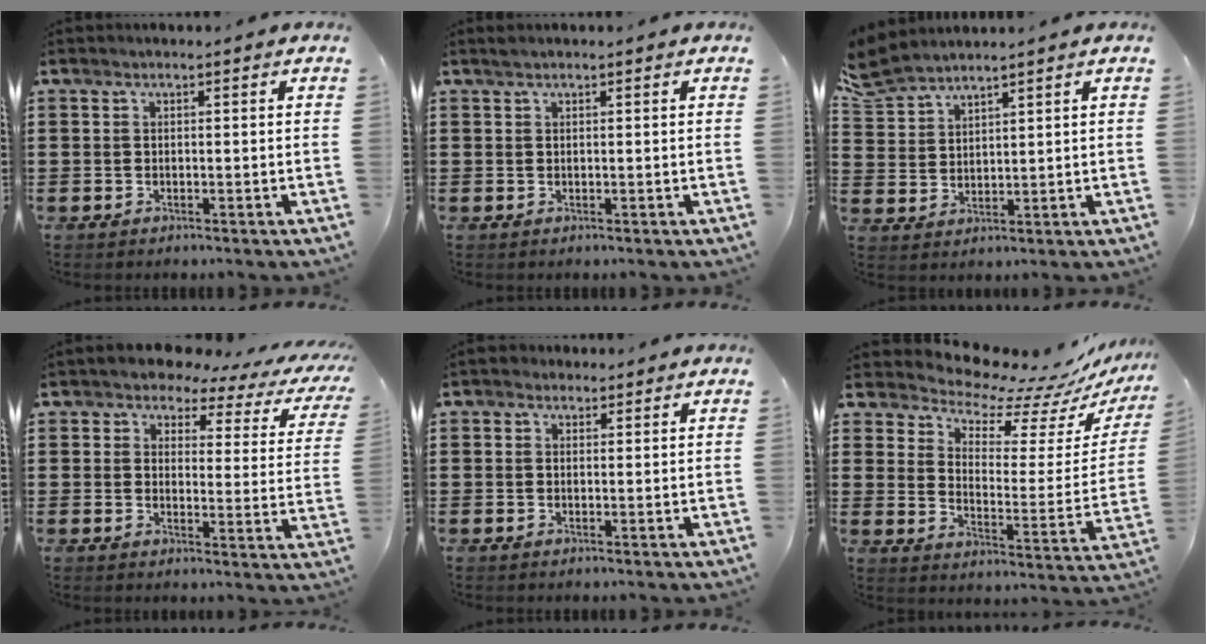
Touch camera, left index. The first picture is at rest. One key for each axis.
{"total": 0.5, "fx": 0.4, "fy": 0.1, "fz": 0.3, "tx": -0.006, "ty": 0.001, "tz": 0.008}
{"total": 4.9, "fx": 4.6, "fy": 1.1, "fz": 1.4, "tx": -0.046, "ty": -0.010, "tz": 0.086}
{"total": 3.9, "fx": 3.1, "fy": 1.8, "fz": 1.6, "tx": -0.044, "ty": -0.014, "tz": 0.046}
{"total": 1.5, "fx": 1.0, "fy": 1.0, "fz": 0.1, "tx": -0.007, "ty": 0.007, "tz": 0.020}
{"total": 8.7, "fx": 8.4, "fy": 1.1, "fz": 2.1, "tx": -0.062, "ty": -0.078, "tz": 0.142}